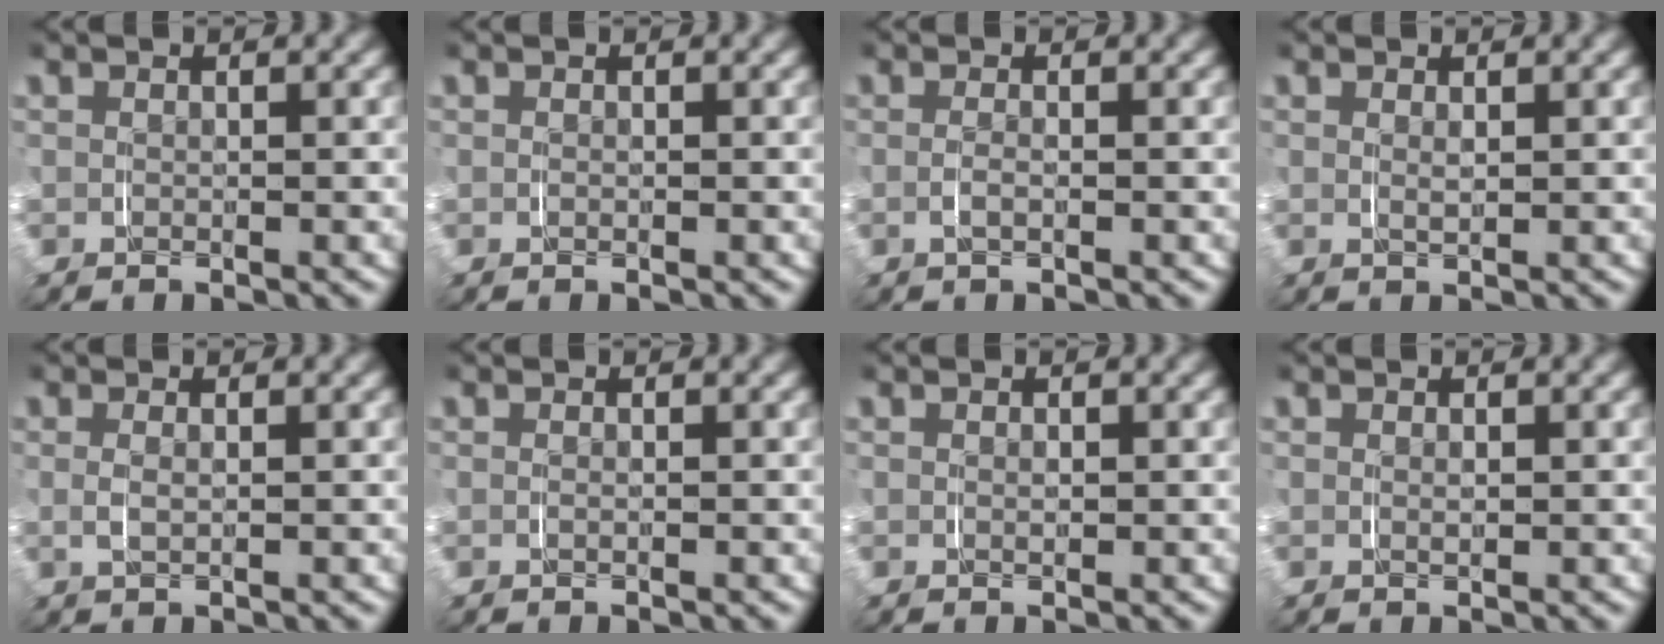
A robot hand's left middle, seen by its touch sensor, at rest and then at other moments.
{"total": 0.0}
{"total": 1.4, "force": [0.1, -1.3, -0.4], "torque": [0.016, 0.003, 0.002]}
{"total": 1.8, "force": [0.9, -1.4, -0.6], "torque": [0.021, 0.005, 0.017]}
{"total": 2.2, "force": [0.8, -2.0, -0.6], "torque": [0.026, 0.006, 0.017]}
{"total": 0.6, "force": [0.1, -0.6, -0.2], "torque": [0.007, 0.001, 0.001]}
{"total": 0.0}
{"total": 0.6, "force": [0.4, -0.5, -0.2], "torque": [0.010, 0.001, 0.008]}